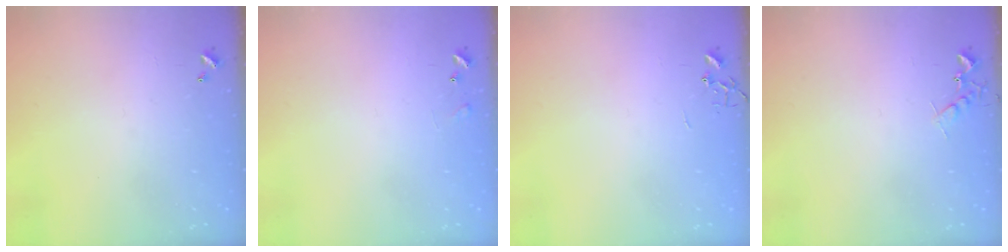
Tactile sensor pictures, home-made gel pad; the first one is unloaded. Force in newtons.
{"total": 5.9, "press": 5.9, "slide": 0.9}
{"total": 0.0}
{"total": 6.6, "press": 6.5, "slide": 0.7}